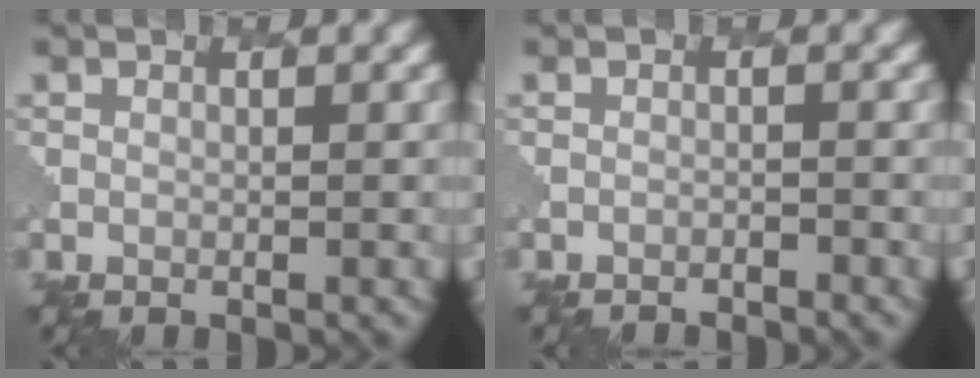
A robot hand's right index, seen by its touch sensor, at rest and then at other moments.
{"total": 1.5, "force": [-1.5, 0.0, 0.0], "torque": [0.005, 0.007, -0.024]}